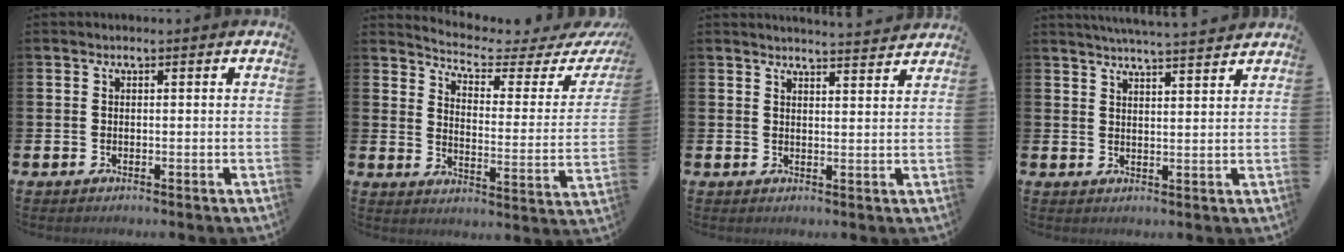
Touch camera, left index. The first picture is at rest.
{"total": 4.5, "force": [4.0, 0.8, 1.8], "torque": [-0.052, -0.037, 0.057]}
{"total": 3.4, "force": [3.4, -0.3, 0.0], "torque": [0.002, -0.025, 0.059]}
{"total": 4.5, "force": [4.4, -0.7, 0.6], "torque": [-0.022, -0.024, 0.078]}